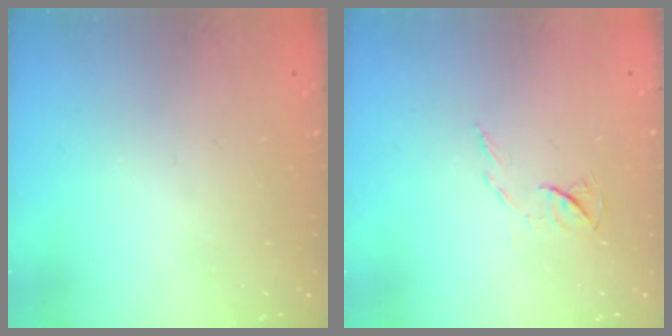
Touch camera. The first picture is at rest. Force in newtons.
{"total": 5.0, "press": 5.0, "slide": 0.7}